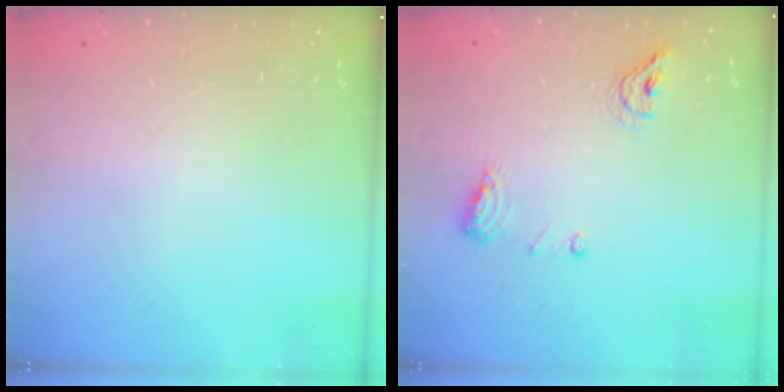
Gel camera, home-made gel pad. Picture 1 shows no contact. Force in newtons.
{"total": 8.2, "press": 8.1, "slide": 1.5}